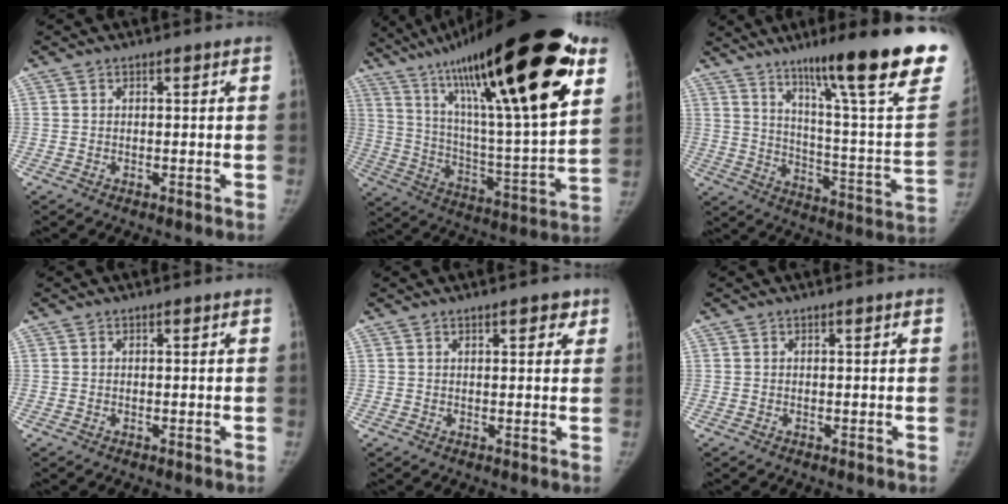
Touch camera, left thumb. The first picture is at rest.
{"total": 36.1, "force": [20.6, 7.2, 28.8], "torque": [-0.418, -0.038, 0.345]}
{"total": 30.5, "force": [19.0, 3.7, 23.6], "torque": [-0.284, -0.080, 0.281]}
{"total": 0.0}
{"total": 3.5, "force": [2.1, 1.4, 2.4], "torque": [-0.013, -0.005, 0.023]}
{"total": 0.0}